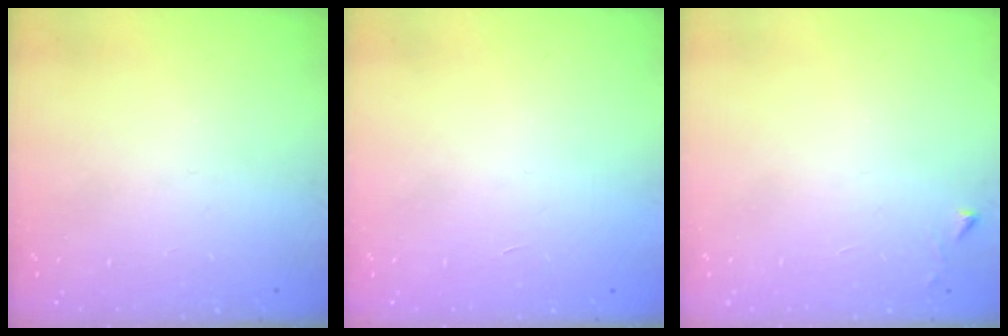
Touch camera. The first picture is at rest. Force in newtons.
{"total": 1.7, "press": 1.7, "slide": 0.1}
{"total": 2.3, "press": 2.3, "slide": 0.4}